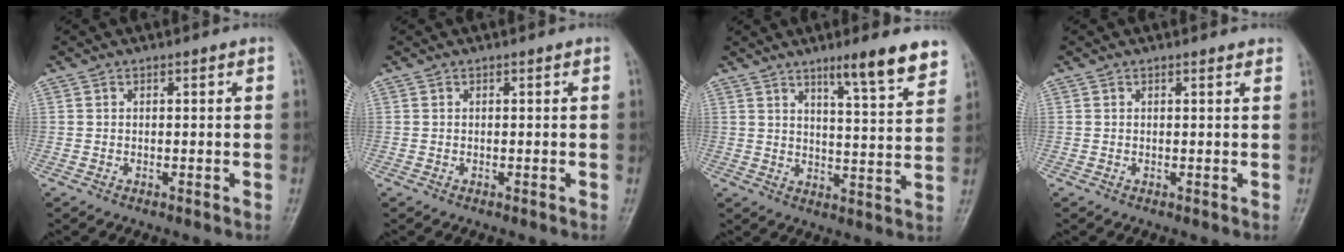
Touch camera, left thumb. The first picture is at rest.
{"total": 0.0}
{"total": 10.3, "force": [7.2, 1.2, 7.2], "torque": [-0.088, -0.048, 0.105]}
{"total": 1.1, "force": [0.9, 0.3, 0.6], "torque": [-0.005, 0.000, 0.008]}